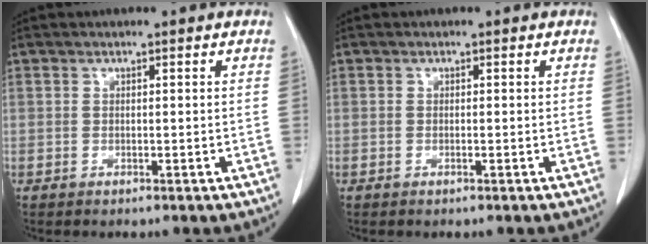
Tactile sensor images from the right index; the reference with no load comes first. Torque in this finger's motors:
{"motor_torque": [-0.30, 0.27, -0.17, -0.04]}